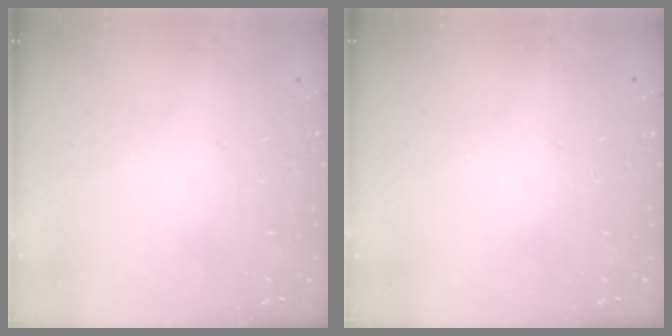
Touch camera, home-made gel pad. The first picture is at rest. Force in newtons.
{"total": 0.0}